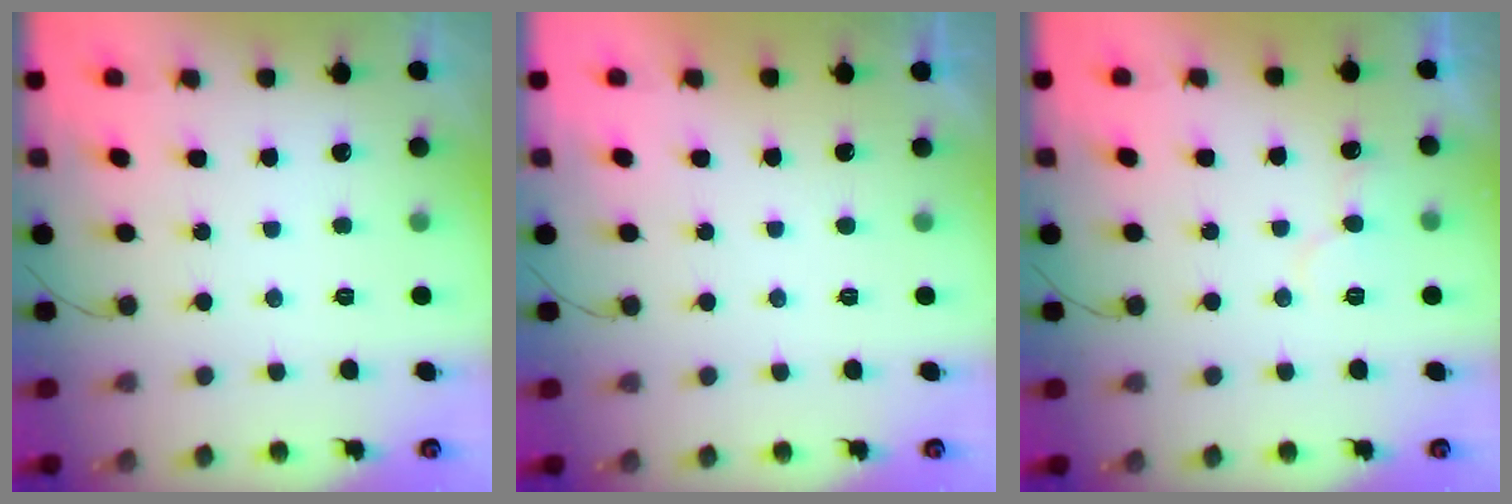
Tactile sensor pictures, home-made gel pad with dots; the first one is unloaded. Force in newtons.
{"total": 1.0, "press": 1.0, "slide": 0.2}
{"total": 7.4, "press": 7.4, "slide": 0.5}